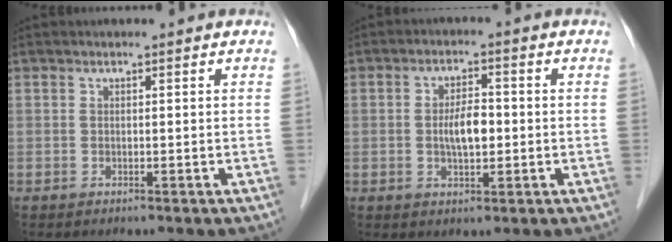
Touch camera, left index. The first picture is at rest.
{"total": 4.7, "force": [-0.4, 1.9, 4.3], "torque": [-0.083, 0.004, -0.008]}